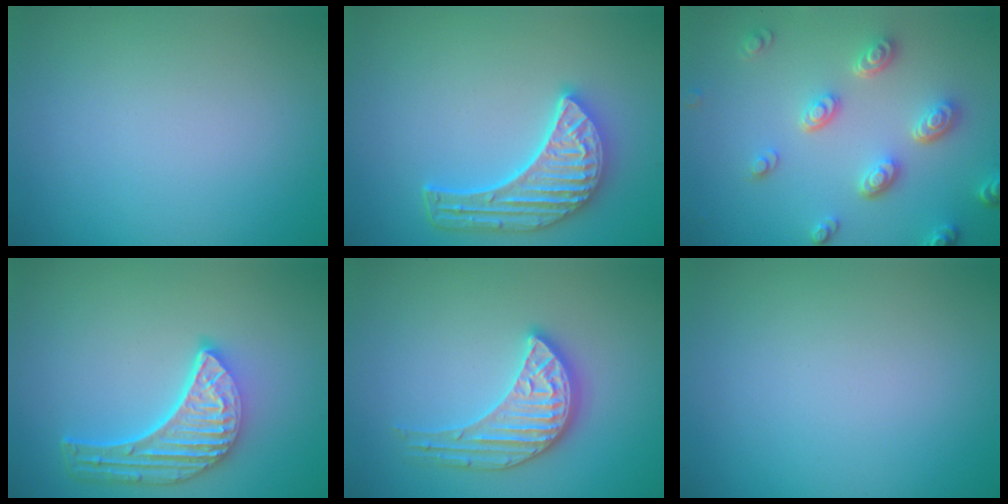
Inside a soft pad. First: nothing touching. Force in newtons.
{"total": 5.4, "press": 4.5, "slide": 3.0}
{"total": 4.7, "press": 3.6, "slide": 3.0}
{"total": 5.4, "press": 4.1, "slide": 3.5}
{"total": 3.7, "press": 3.4, "slide": 1.5}
{"total": 0.0}